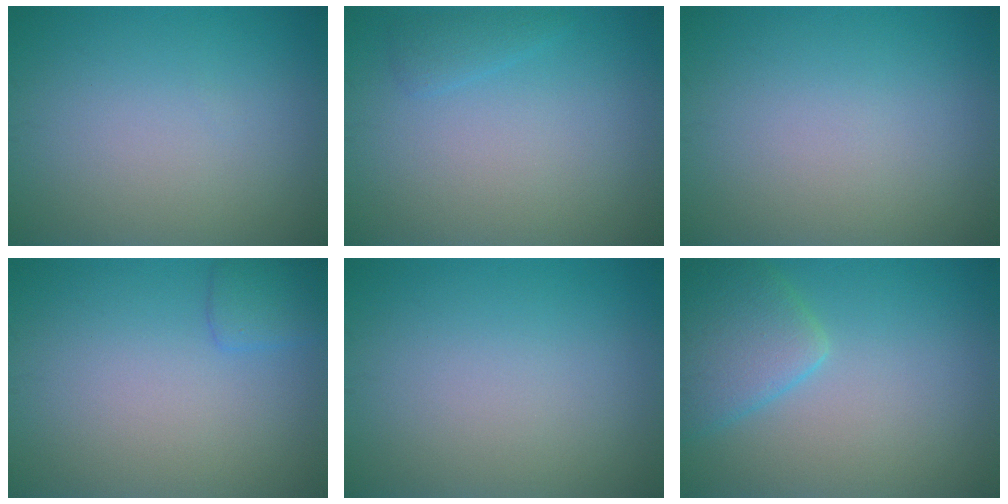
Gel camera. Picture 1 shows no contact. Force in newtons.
{"total": 1.1, "press": 1.1, "slide": 0.1}
{"total": 0.0}
{"total": 1.7, "press": 1.7, "slide": 0.1}
{"total": 0.0}
{"total": 4.2, "press": 4.2, "slide": 0.3}